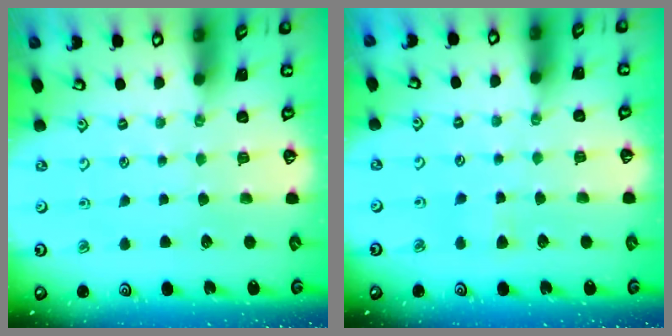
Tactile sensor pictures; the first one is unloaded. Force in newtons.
{"total": 4.2, "press": 4.2, "slide": 0.7}